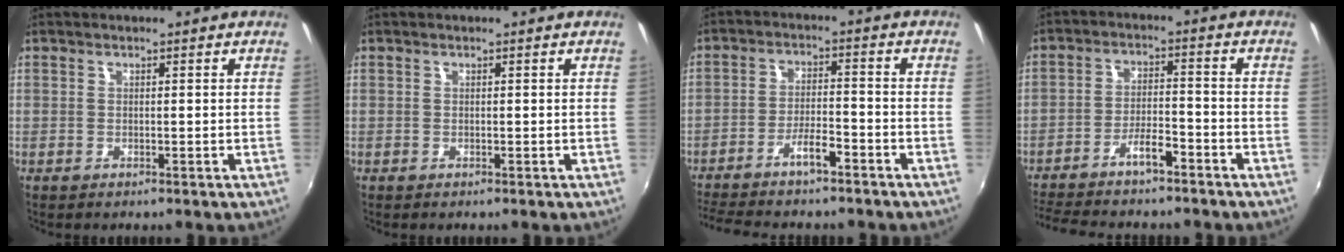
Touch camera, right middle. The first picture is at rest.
{"total": 0.0}
{"total": 8.7, "force": [-7.2, 1.5, 4.7], "torque": [-0.105, 0.006, -0.123]}
{"total": 10.1, "force": [-8.5, 1.9, 5.1], "torque": [-0.113, 0.010, -0.144]}